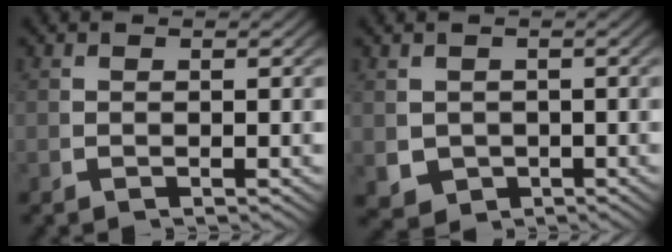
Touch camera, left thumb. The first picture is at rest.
{"total": 5.2, "force": [-1.2, 4.5, 2.2], "torque": [-0.053, -0.034, -0.004]}